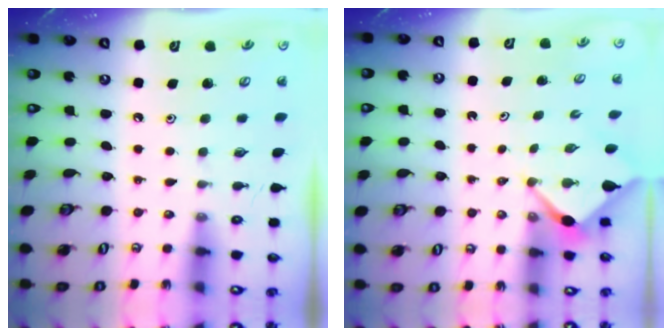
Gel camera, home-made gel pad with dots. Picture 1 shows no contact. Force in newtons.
{"total": 2.6, "press": 2.6, "slide": 0.3}